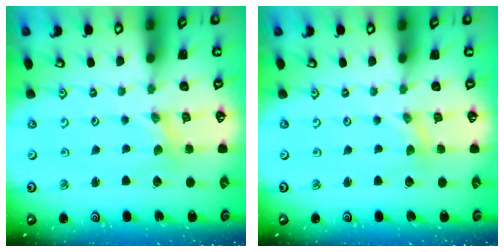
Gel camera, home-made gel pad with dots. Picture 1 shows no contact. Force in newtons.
{"total": 0.0}